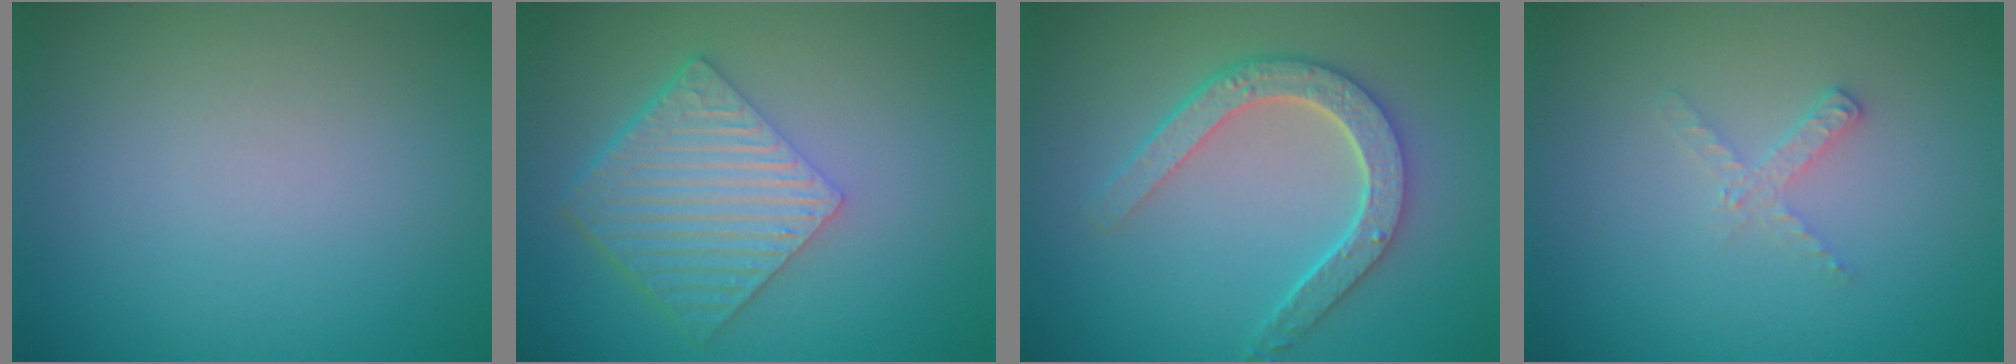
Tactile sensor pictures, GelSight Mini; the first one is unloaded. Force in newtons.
{"total": 6.4, "press": 4.4, "slide": 4.6}
{"total": 4.7, "press": 3.7, "slide": 2.9}
{"total": 1.4, "press": 1.4, "slide": 0.1}